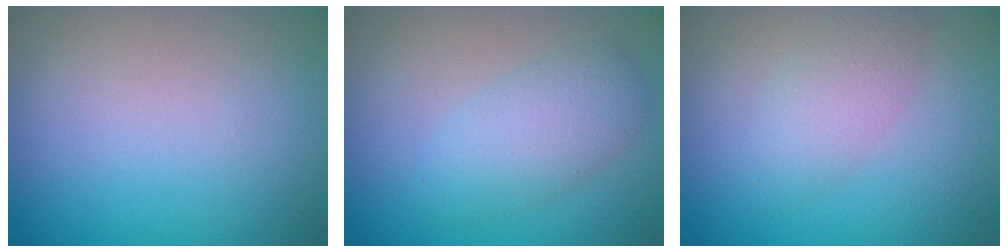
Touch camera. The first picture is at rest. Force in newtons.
{"total": 3.4, "press": 3.4, "slide": 0.1}
{"total": 2.4, "press": 2.4, "slide": 0.2}